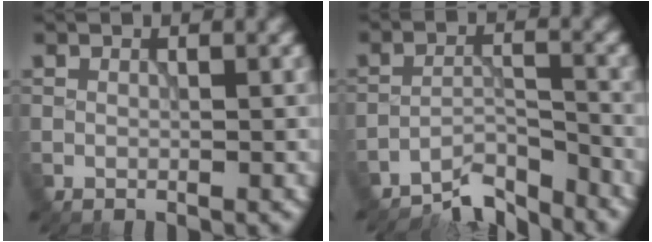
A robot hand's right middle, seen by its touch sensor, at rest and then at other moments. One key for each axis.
{"total": 4.8, "fx": -4.6, "fy": 0.8, "fz": 1.3, "tx": -0.014, "ty": 0.000, "tz": -0.086}